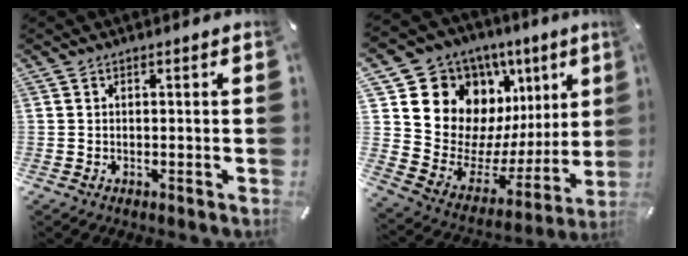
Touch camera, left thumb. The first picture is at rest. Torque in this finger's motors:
{"motor_torque": [2.78, 2.23, 1.70, -1.07, 0.12]}